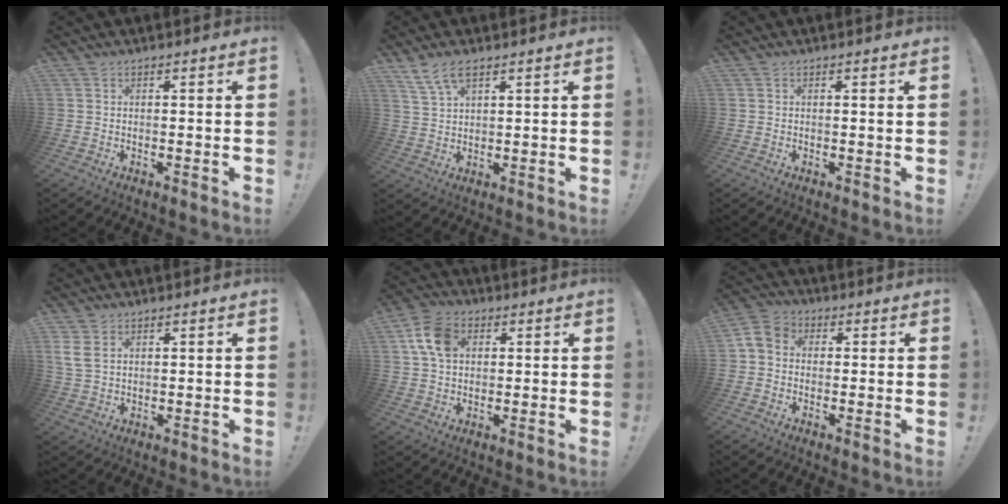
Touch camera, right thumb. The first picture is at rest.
{"total": 6.6, "force": [4.1, 2.8, 4.4], "torque": [-0.087, -0.009, 0.081]}
{"total": 0.9, "force": [0.4, -0.3, 0.8], "torque": [-0.008, -0.004, 0.005]}
{"total": 4.7, "force": [2.1, 2.9, 3.1], "torque": [-0.066, -0.002, 0.042]}
{"total": 10.1, "force": [2.5, 7.4, 6.4], "torque": [-0.118, 0.011, 0.050]}
{"total": 5.5, "force": [-0.7, 4.6, 3.0], "torque": [-0.063, 0.014, -0.009]}